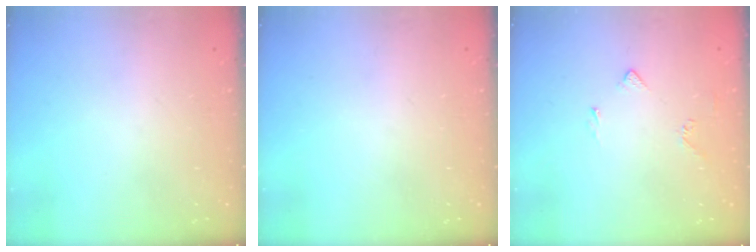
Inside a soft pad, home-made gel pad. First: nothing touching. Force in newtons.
{"total": 0.0}
{"total": 3.6, "press": 3.6, "slide": 0.5}